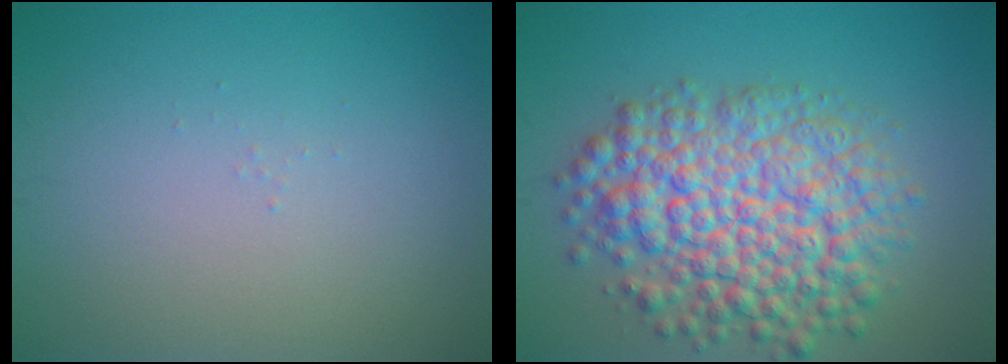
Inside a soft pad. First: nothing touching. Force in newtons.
{"total": 9.3, "press": 9.3, "slide": 0.3}